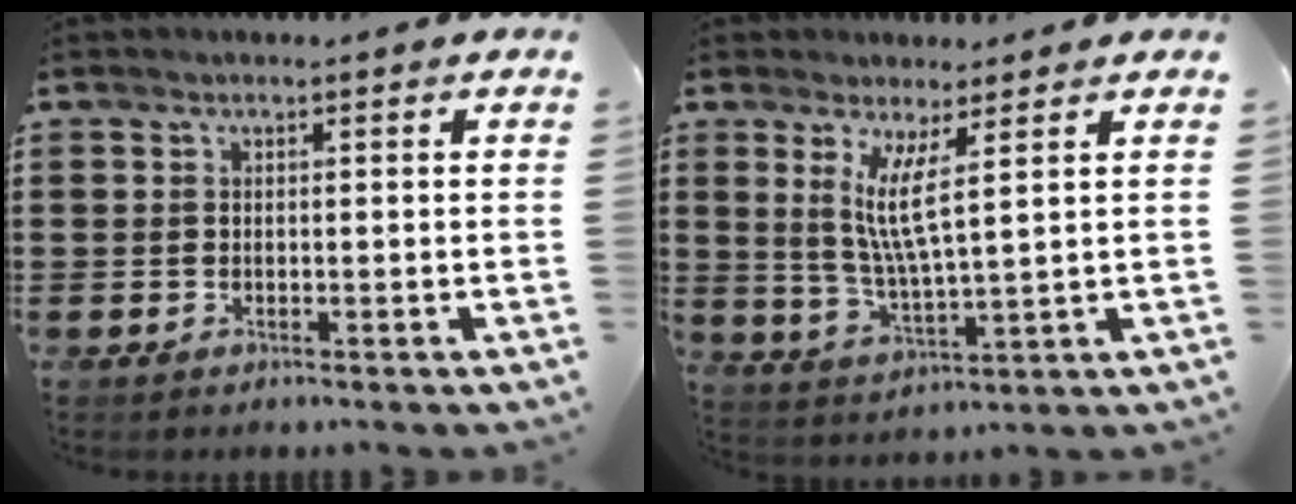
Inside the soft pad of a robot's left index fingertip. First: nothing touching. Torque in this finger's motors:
{"motor_torque": [1.53, -0.50, 0.43, 0.17]}